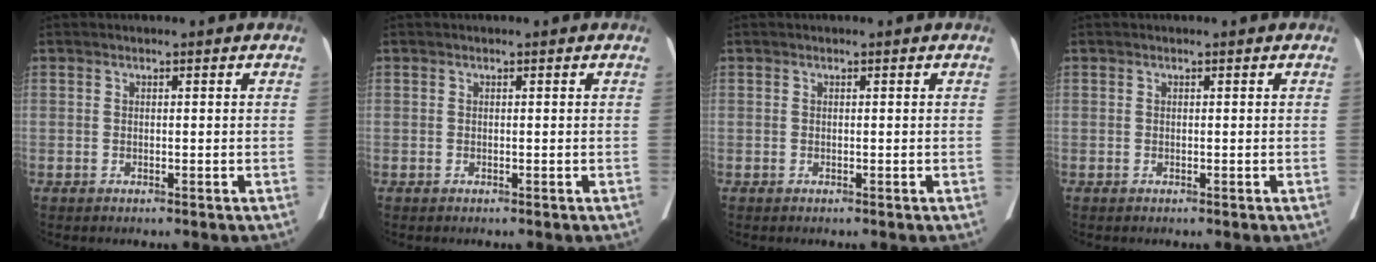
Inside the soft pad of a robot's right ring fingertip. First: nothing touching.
{"total": 0.0}
{"total": 0.0}
{"total": 0.0}